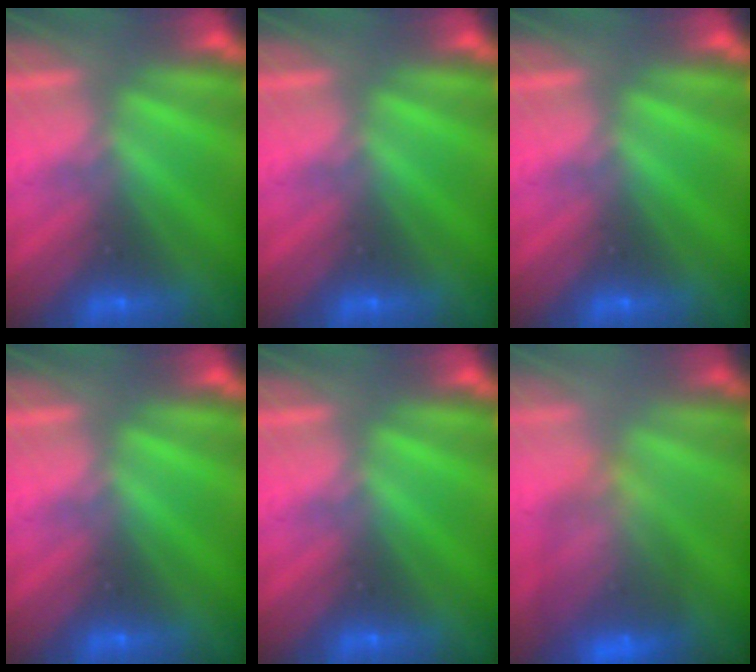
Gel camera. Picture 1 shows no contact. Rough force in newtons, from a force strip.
{"total": 0.0}
{"total": 0.0}
{"total": 0.0}
{"total": 0.0}
{"total": 6.4}